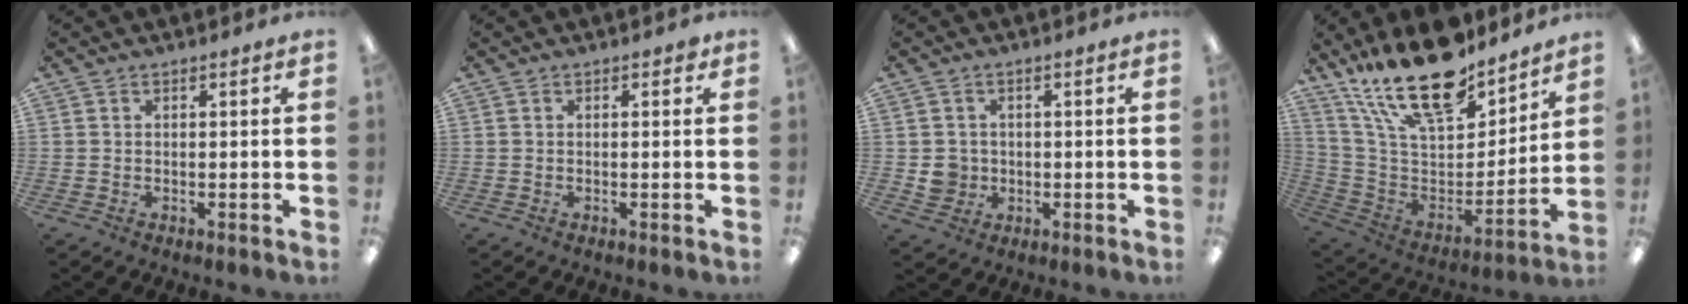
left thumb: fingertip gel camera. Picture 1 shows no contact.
{"total": 0.9, "force": [0.5, 0.5, 0.6], "torque": [-0.005, 0.000, 0.006]}
{"total": 4.0, "force": [-0.1, 3.9, 0.8], "torque": [-0.003, 0.001, -0.002]}
{"total": 22.9, "force": [17.4, 8.8, 12.0], "torque": [-0.228, -0.114, 0.307]}